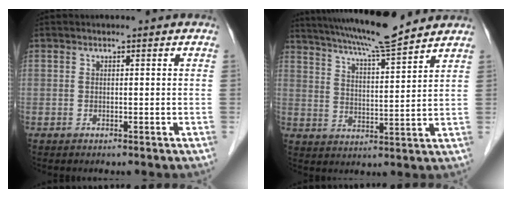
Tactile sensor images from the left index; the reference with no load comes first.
{"total": 13.2, "force": [11.8, -0.3, 5.9], "torque": [-0.109, 0.008, 0.185]}